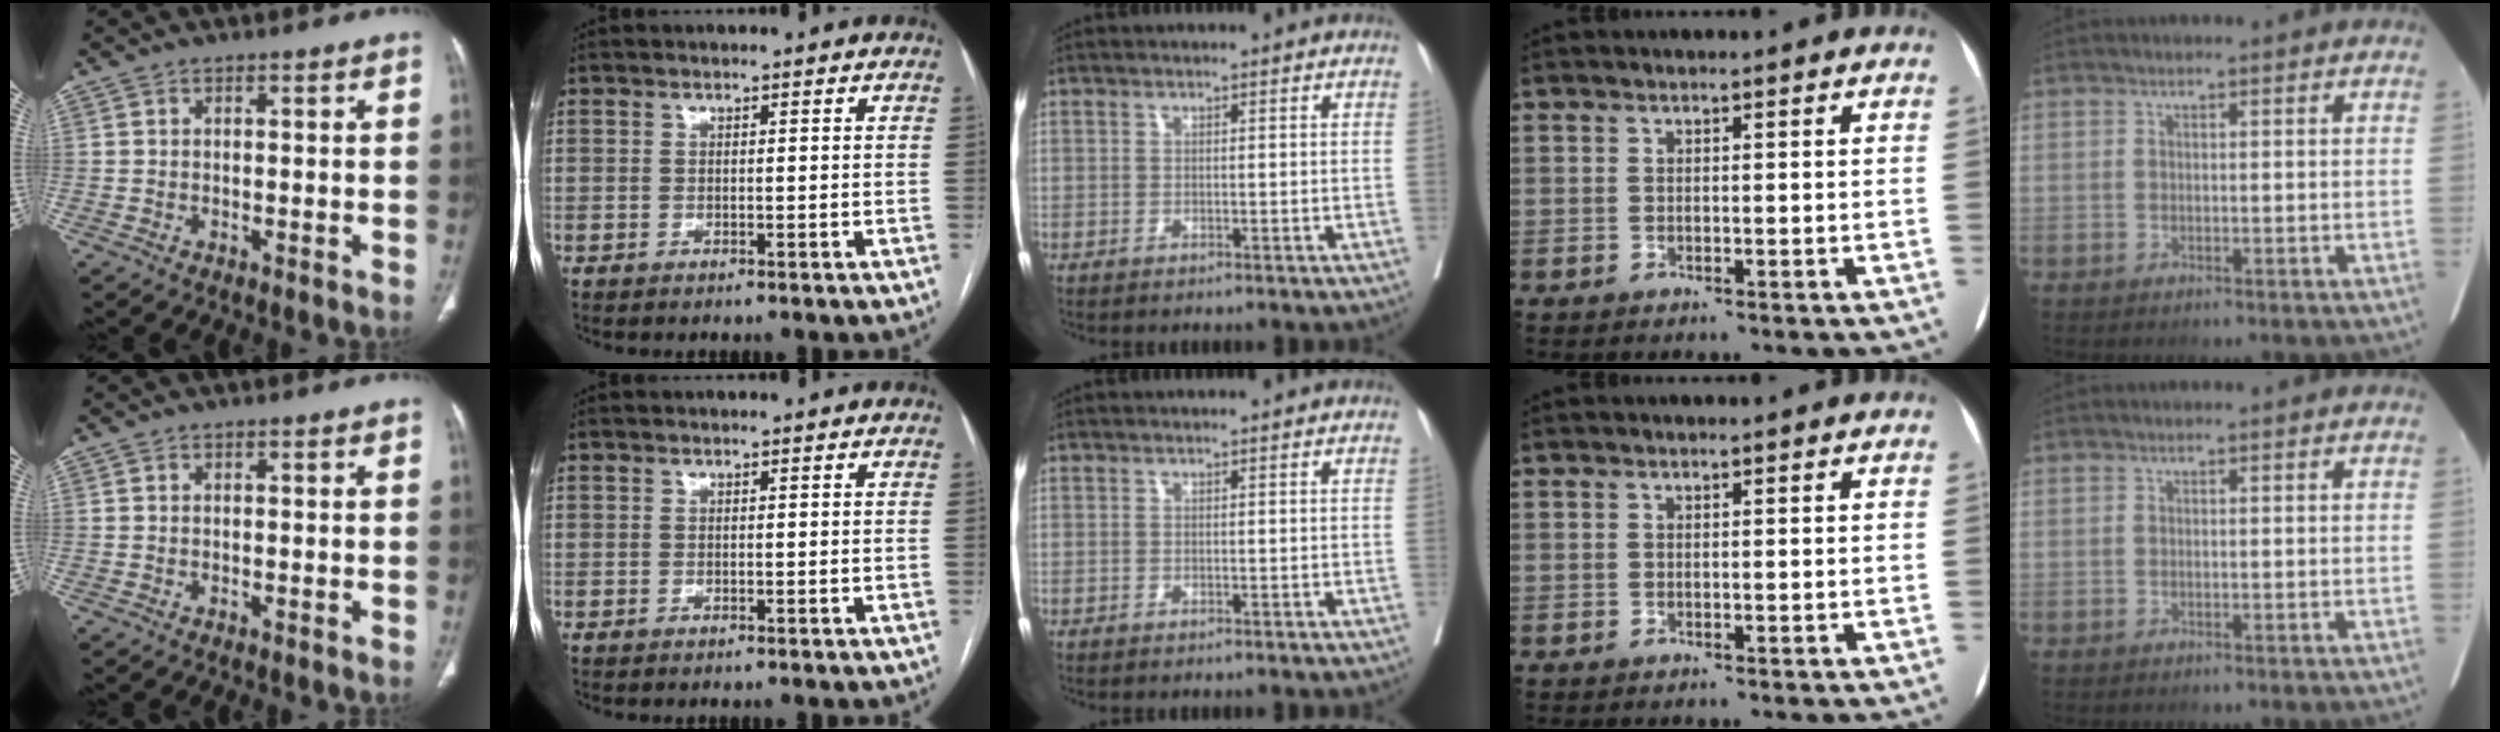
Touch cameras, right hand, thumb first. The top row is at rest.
{}